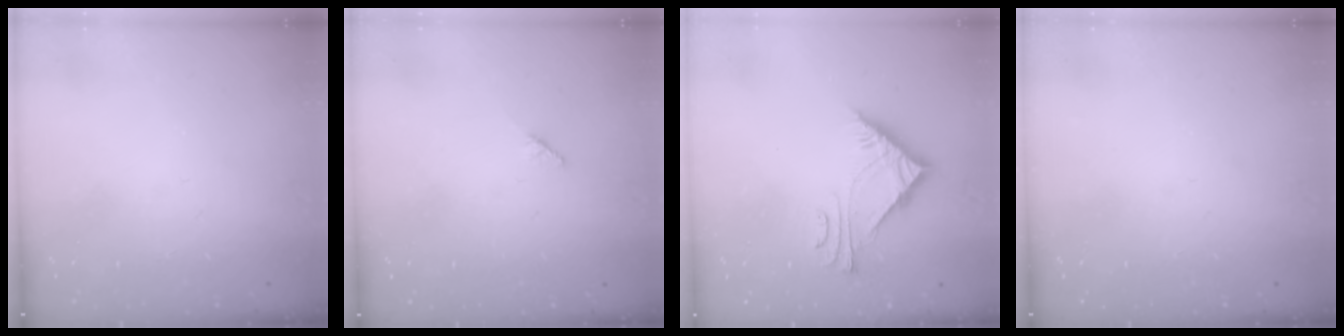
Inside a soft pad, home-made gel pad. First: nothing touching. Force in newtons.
{"total": 1.9, "press": 1.9, "slide": 0.3}
{"total": 7.3, "press": 7.3, "slide": 0.5}
{"total": 0.0}